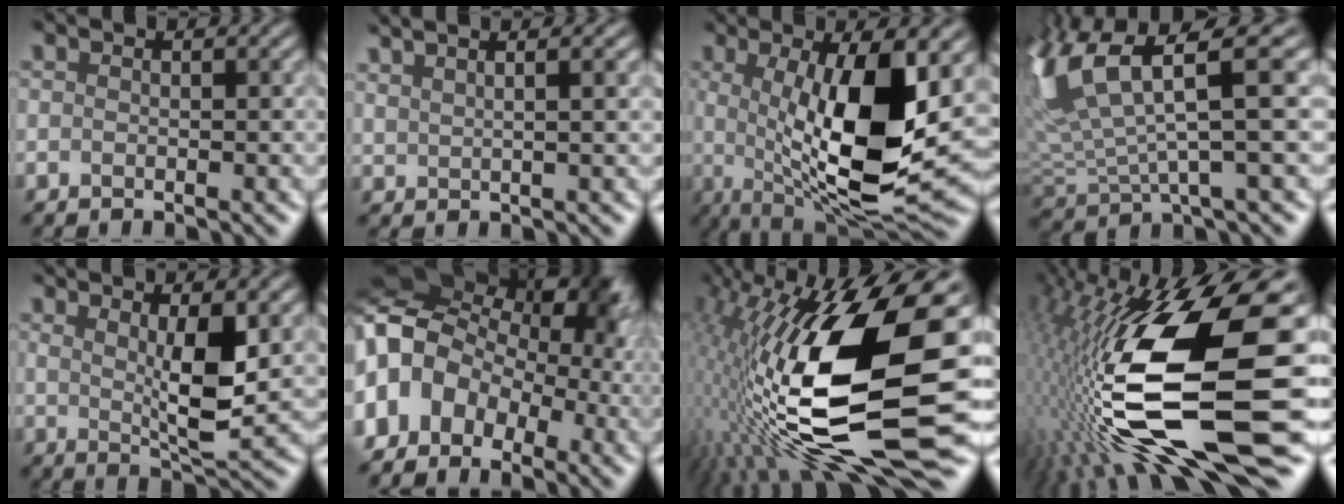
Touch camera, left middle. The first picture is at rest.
{"total": 4.2, "force": [3.0, 2.0, 2.2], "torque": [0.022, 0.024, 0.005]}
{"total": 10.0, "force": [1.7, 2.8, 9.5], "torque": [-0.154, -0.019, 0.034]}
{"total": 9.6, "force": [6.3, 2.1, 6.9], "torque": [-0.162, 0.009, 0.115]}
{"total": 3.4, "force": [1.9, 0.2, 2.8], "torque": [-0.057, -0.010, 0.034]}
{"total": 11.7, "force": [-1.5, 9.4, 6.8], "torque": [-0.146, -0.017, -0.024]}
{"total": 15.9, "force": [1.7, 5.5, 14.8], "torque": [-0.300, -0.005, 0.032]}
{"total": 16.1, "force": [0.3, 5.0, 15.3], "torque": [-0.311, -0.031, 0.010]}